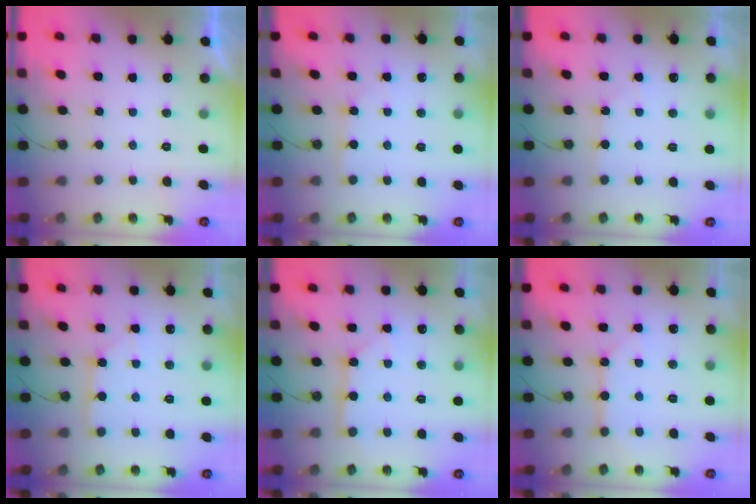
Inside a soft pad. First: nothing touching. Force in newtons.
{"total": 2.4, "press": 2.3, "slide": 0.4}
{"total": 3.0, "press": 2.9, "slide": 0.4}
{"total": 3.2, "press": 3.2, "slide": 0.4}
{"total": 2.8, "press": 2.7, "slide": 0.3}
{"total": 8.0, "press": 8.0, "slide": 0.8}